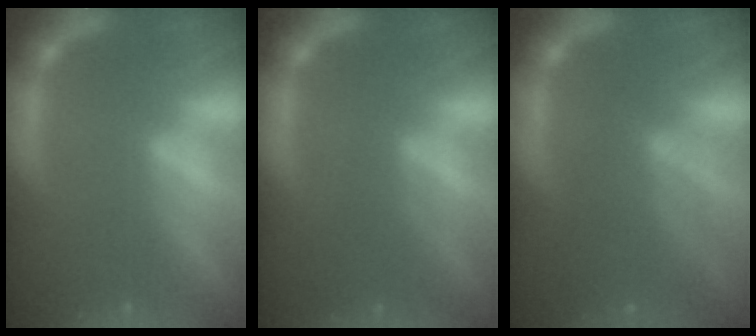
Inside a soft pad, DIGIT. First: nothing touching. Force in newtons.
{"total": 2.4}
{"total": 6.0}